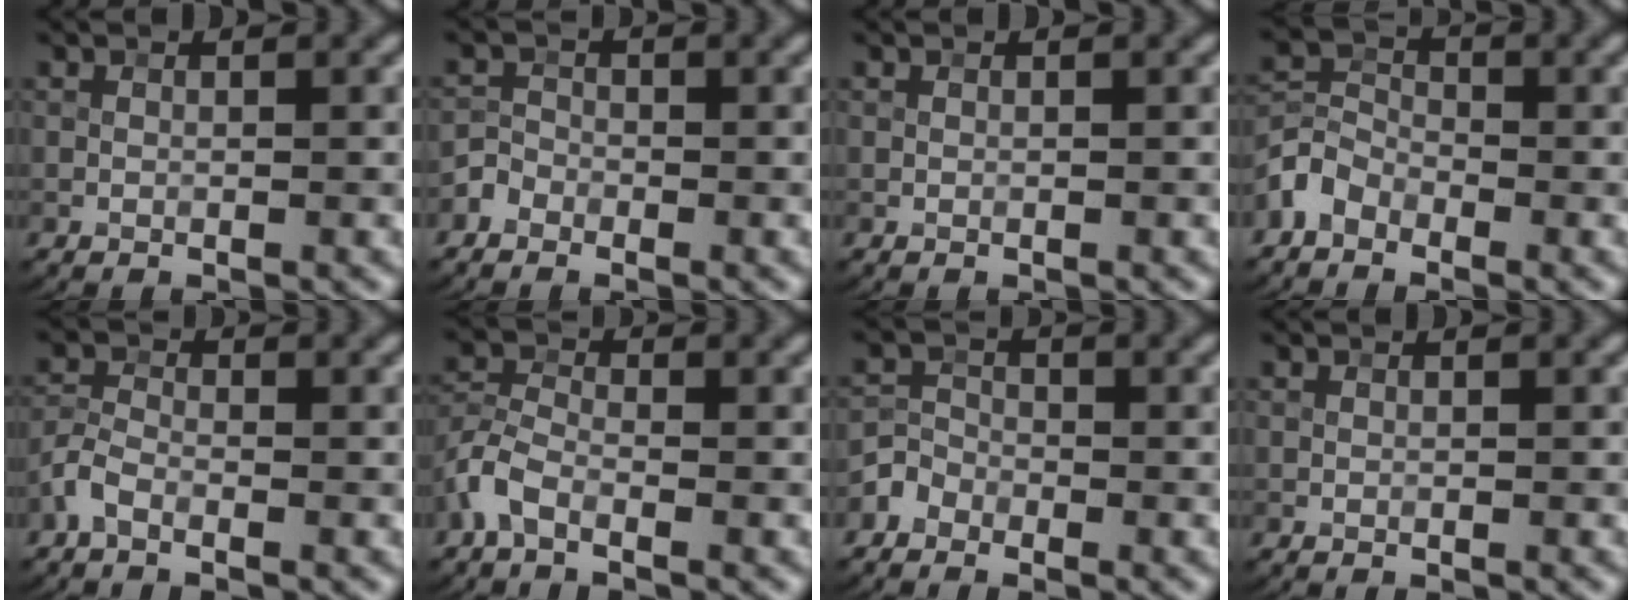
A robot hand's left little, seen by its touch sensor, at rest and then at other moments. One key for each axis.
{"total": 1.5, "fx": -1.0, "fy": 1.1, "fz": 0.3, "tx": 0.005, "ty": 0.005, "tz": -0.021}
{"total": 0.0}
{"total": 2.9, "fx": -2.0, "fy": 1.8, "fz": 1.0, "tx": -0.021, "ty": 0.009, "tz": -0.050}
{"total": 2.1, "fx": -1.4, "fy": 0.9, "fz": 1.2, "tx": -0.028, "ty": 0.007, "tz": -0.037}
{"total": 3.0, "fx": -1.9, "fy": 1.3, "fz": 1.9, "tx": -0.046, "ty": 0.010, "tz": -0.053}
{"total": 2.3, "fx": -1.6, "fy": 1.6, "fz": 0.3, "tx": 0.008, "ty": 0.007, "tz": -0.033}
{"total": 0.0}